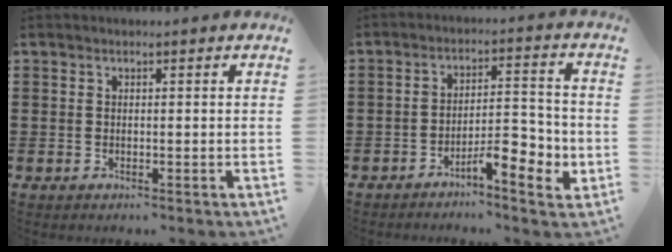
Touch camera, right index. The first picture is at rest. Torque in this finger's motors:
{"motor_torque": [0.61, -0.59, 0.32, 0.13]}